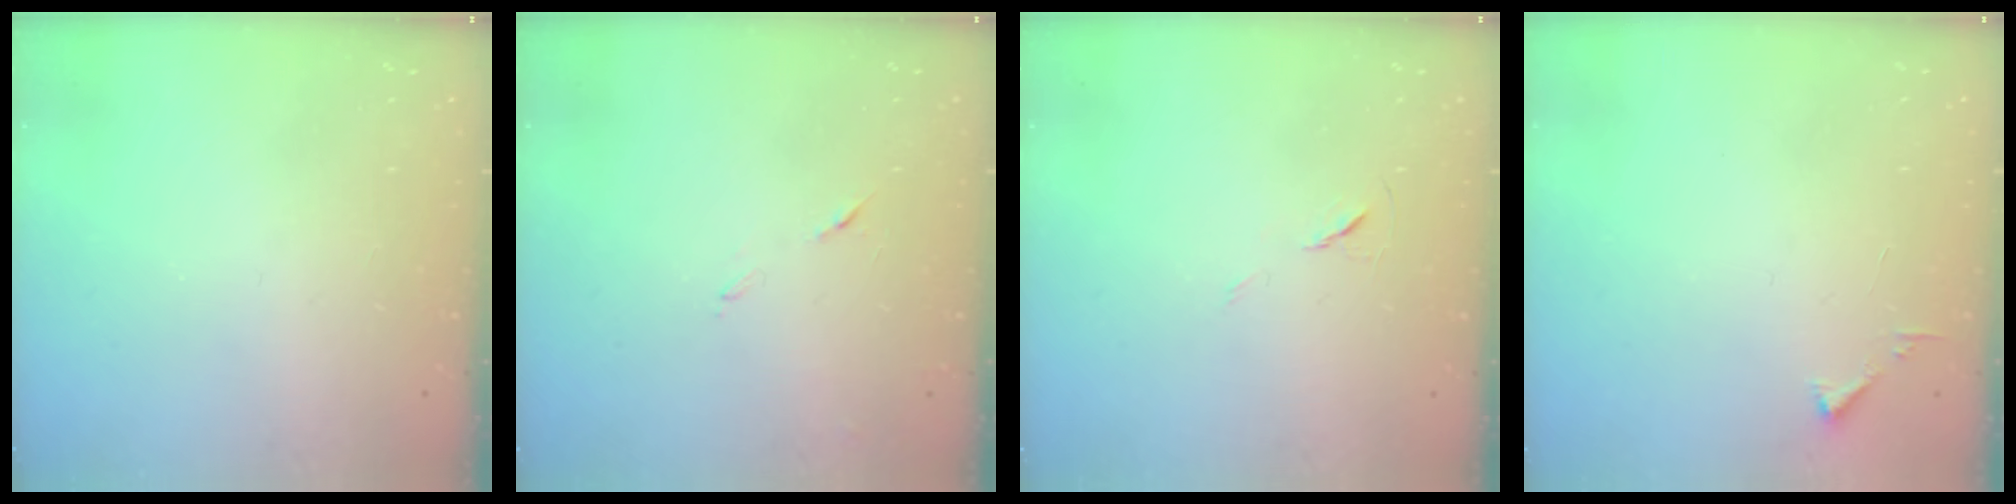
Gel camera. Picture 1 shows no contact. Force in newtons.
{"total": 6.1, "press": 6.1, "slide": 0.6}
{"total": 6.0, "press": 5.5, "slide": 2.3}
{"total": 3.1, "press": 3.1, "slide": 0.4}